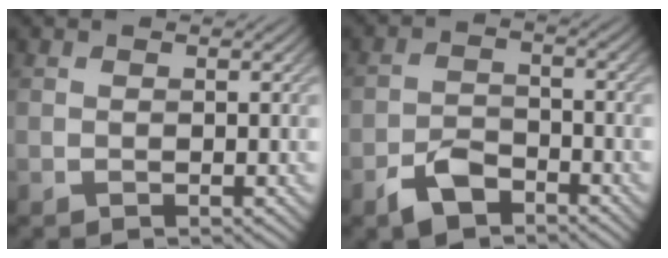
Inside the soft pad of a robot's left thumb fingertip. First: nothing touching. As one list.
[{"total": 4.3, "force": [-3.0, 2.2, 2.1], "torque": [-0.040, -0.001, -0.065]}]